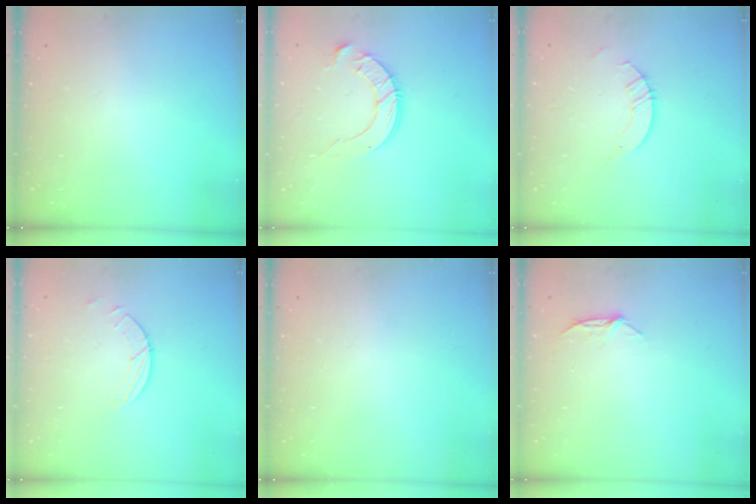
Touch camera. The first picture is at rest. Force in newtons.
{"total": 10.2, "press": 10.2, "slide": 1.0}
{"total": 2.6, "press": 2.6, "slide": 0.2}
{"total": 2.0, "press": 2.0, "slide": 0.2}
{"total": 0.0}
{"total": 5.9, "press": 5.8, "slide": 0.7}